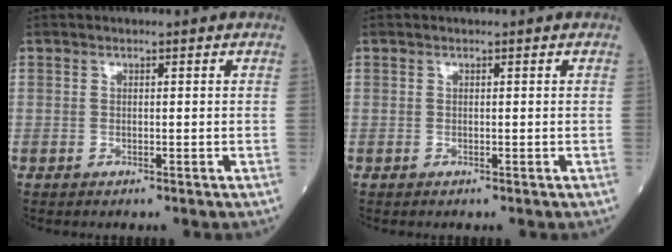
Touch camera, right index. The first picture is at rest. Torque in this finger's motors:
{"motor_torque": [-0.02, -0.07, 0.04, 0.01]}